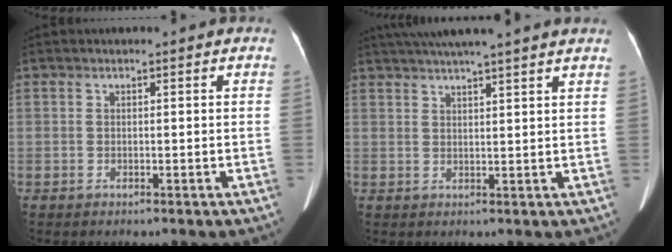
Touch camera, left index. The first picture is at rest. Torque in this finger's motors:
{"motor_torque": [0.22, -1.58, 0.12, 0.06]}